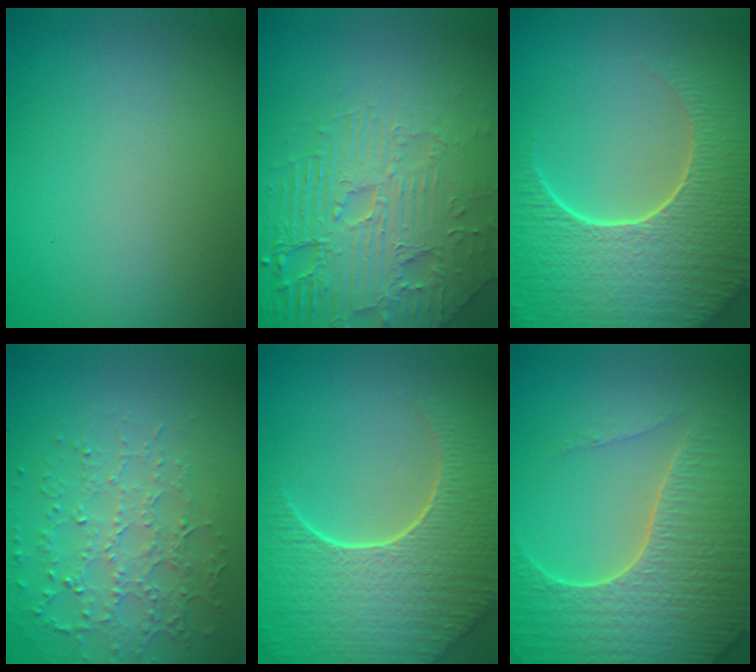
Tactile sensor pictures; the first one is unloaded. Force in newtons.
{"total": 7.3, "press": 5.9, "slide": 4.4}
{"total": 9.3, "press": 6.7, "slide": 6.5}
{"total": 4.5, "press": 3.5, "slide": 2.9}
{"total": 8.8, "press": 6.3, "slide": 6.1}
{"total": 7.1, "press": 6.9, "slide": 1.7}